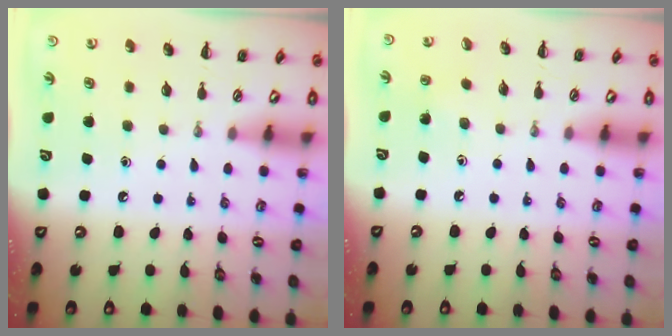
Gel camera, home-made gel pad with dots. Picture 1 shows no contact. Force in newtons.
{"total": 3.3, "press": 3.1, "slide": 1.0}